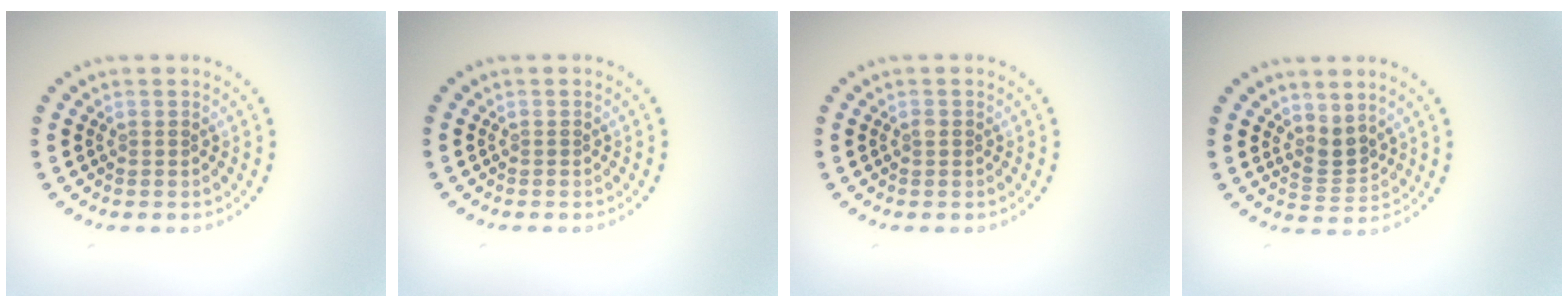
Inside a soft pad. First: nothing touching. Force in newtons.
{"total": 0.0}
{"total": 0.7, "press": 0.6, "slide": 0.1}
{"total": 2.3, "press": 1.6, "slide": 1.6}